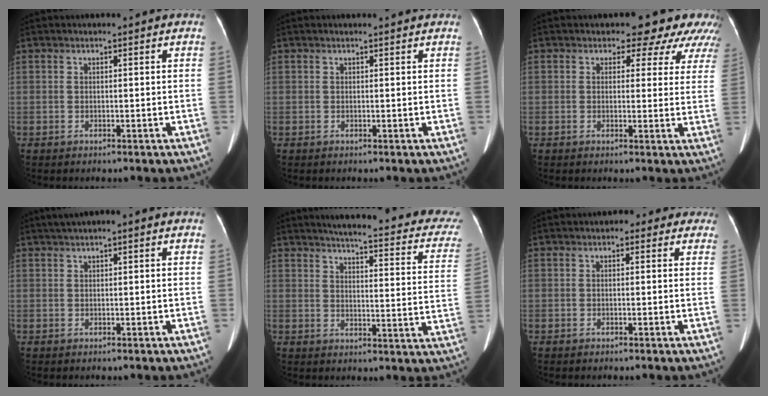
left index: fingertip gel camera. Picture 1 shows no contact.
{"total": 1.3, "force": [1.3, 0.1, 0.3], "torque": [-0.011, 0.006, 0.014]}
{"total": 9.6, "force": [7.7, 4.9, 2.8], "torque": [-0.002, 0.003, 0.058]}
{"total": 2.4, "force": [1.2, 0.5, 2.0], "torque": [-0.037, 0.018, 0.021]}
{"total": 23.4, "force": [20.4, 3.4, 11.0], "torque": [-0.131, -0.049, 0.217]}
{"total": 2.7, "force": [1.5, 2.0, 1.2], "torque": [-0.003, 0.011, 0.006]}